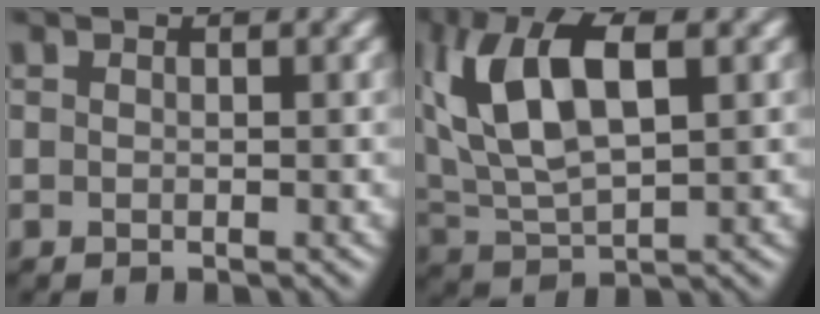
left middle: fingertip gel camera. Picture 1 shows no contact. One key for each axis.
{"total": 9.4, "fx": 2.9, "fy": 4.3, "fz": 7.8, "tx": -0.163, "ty": 0.020, "tz": 0.049}